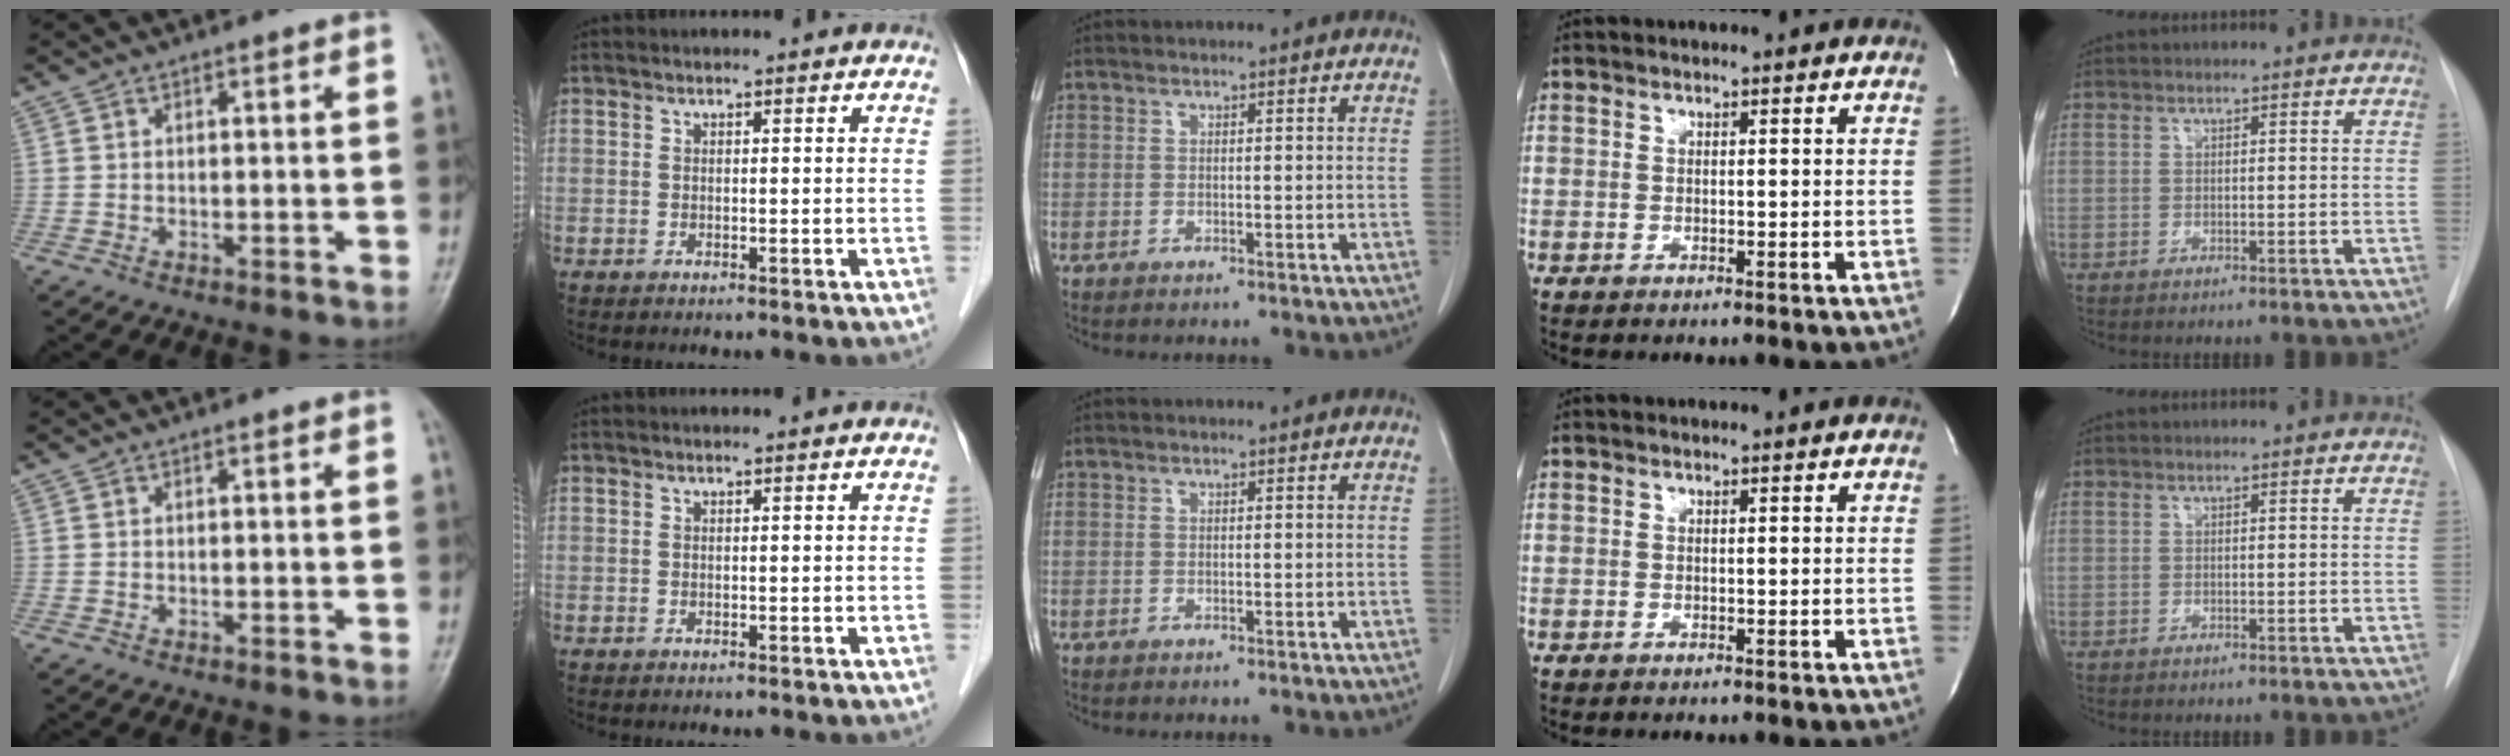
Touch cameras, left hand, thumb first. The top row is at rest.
{}